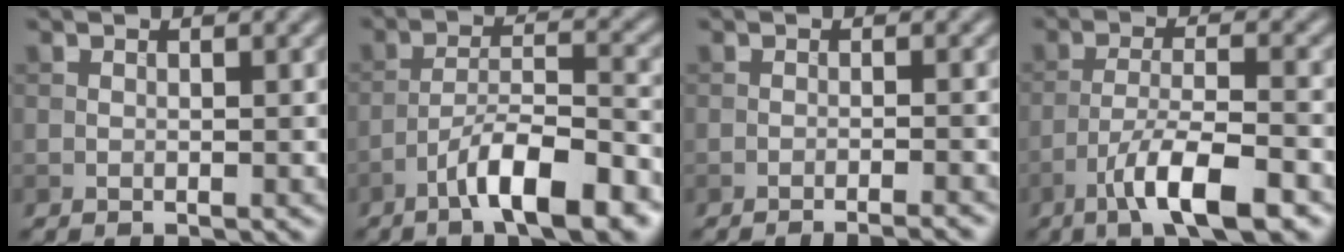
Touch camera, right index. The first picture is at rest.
{"total": 8.6, "force": [-5.3, 1.9, 6.5], "torque": [-0.103, 0.010, -0.091]}
{"total": 3.1, "force": [-2.5, 0.4, 1.9], "torque": [-0.018, 0.005, -0.041]}
{"total": 7.2, "force": [-4.4, 1.6, 5.5], "torque": [-0.093, 0.004, -0.077]}